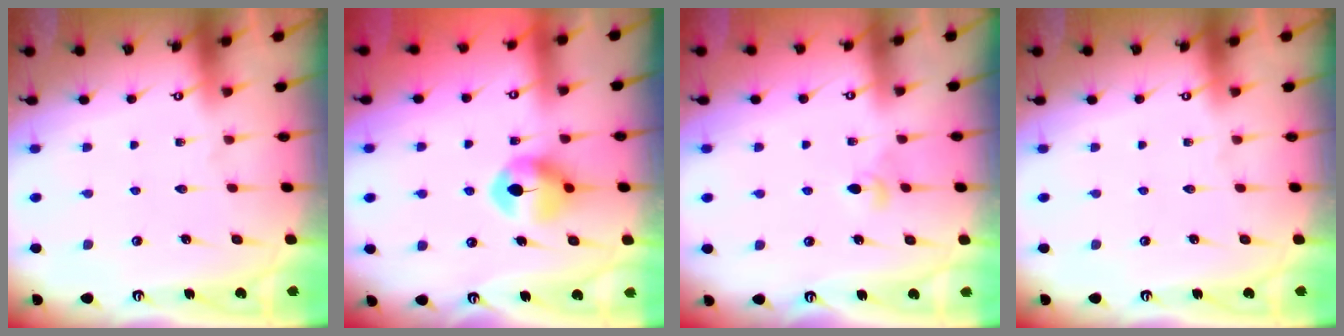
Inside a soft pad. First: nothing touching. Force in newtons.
{"total": 8.3, "press": 8.3, "slide": 0.2}
{"total": 3.6, "press": 3.5, "slide": 0.6}
{"total": 0.0}